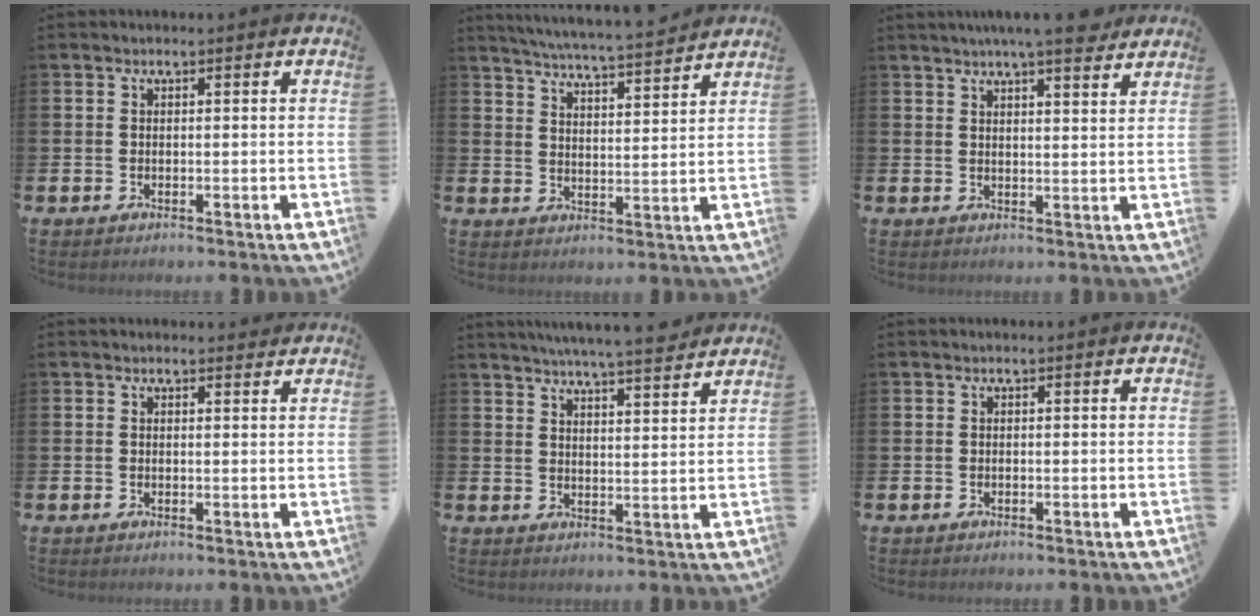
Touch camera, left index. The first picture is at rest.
{"total": 5.7, "force": [5.6, -0.4, 1.1], "torque": [-0.037, -0.043, 0.096]}
{"total": 6.0, "force": [5.5, 0.1, 2.3], "torque": [-0.040, -0.025, 0.095]}
{"total": 1.0, "force": [0.9, 0.4, 0.1], "torque": [0.007, 0.001, 0.015]}
{"total": 5.9, "force": [5.7, -0.5, 1.2], "torque": [-0.030, -0.036, 0.100]}
{"total": 0.0}